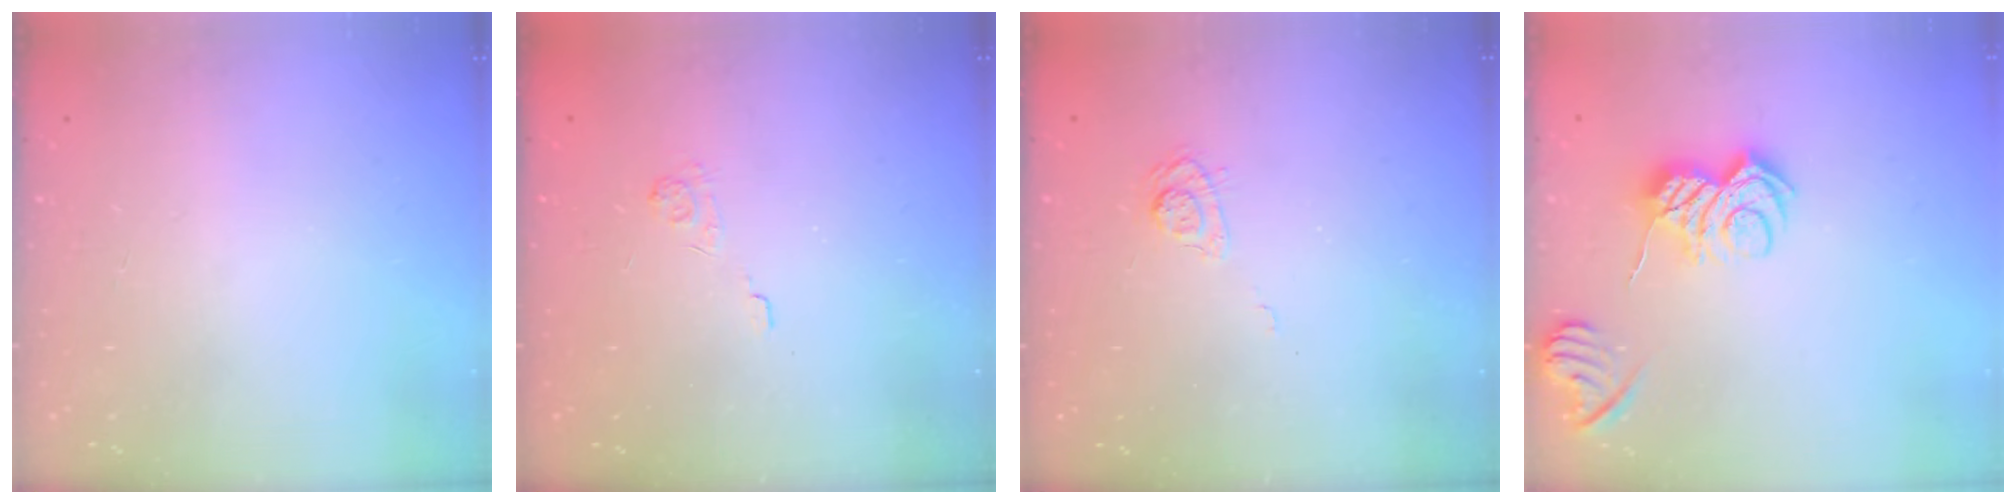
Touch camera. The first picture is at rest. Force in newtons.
{"total": 2.1, "press": 1.5, "slide": 1.4}
{"total": 4.9, "press": 4.7, "slide": 1.6}
{"total": 8.0, "press": 8.0, "slide": 0.7}